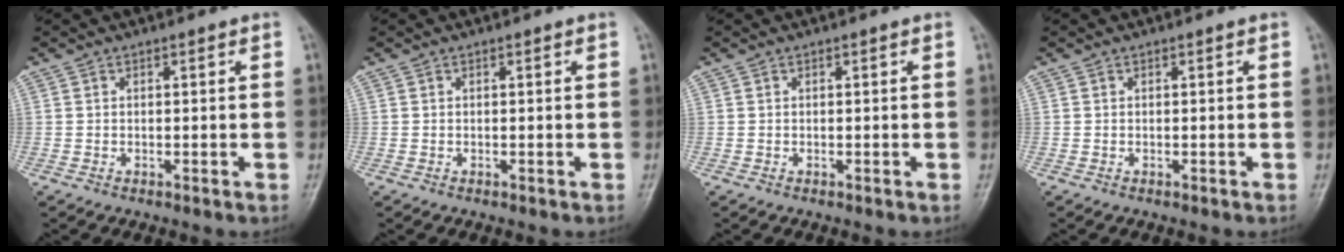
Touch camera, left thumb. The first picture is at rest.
{"total": 0.0}
{"total": 0.0}
{"total": 0.0}